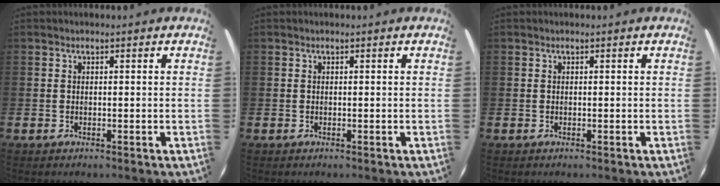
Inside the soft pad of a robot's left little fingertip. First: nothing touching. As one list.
[{"total": 0.0}, {"total": 0.0}]